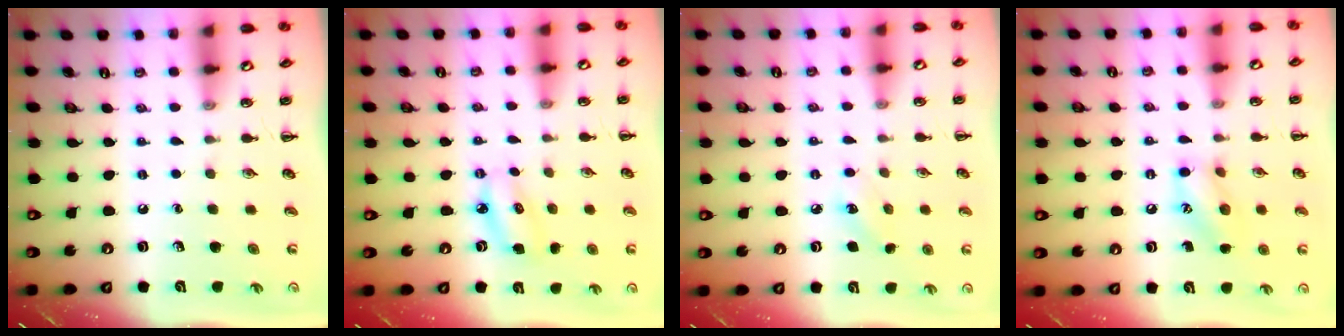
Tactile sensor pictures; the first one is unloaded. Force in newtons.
{"total": 5.4, "press": 5.3, "slide": 1.3}
{"total": 5.5, "press": 5.3, "slide": 1.4}
{"total": 10.8, "press": 10.7, "slide": 1.6}